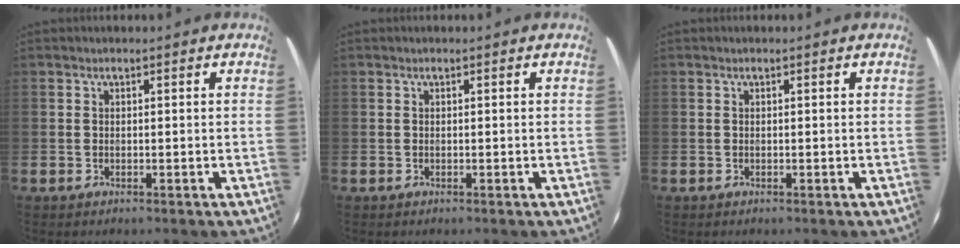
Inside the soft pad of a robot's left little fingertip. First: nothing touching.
{"total": 0.0}
{"total": 0.0}